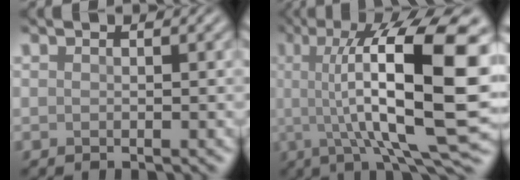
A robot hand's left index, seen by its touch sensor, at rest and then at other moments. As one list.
[{"total": 15.2, "force": [1.8, 4.1, 14.5], "torque": [-0.211, -0.001, 0.031]}]